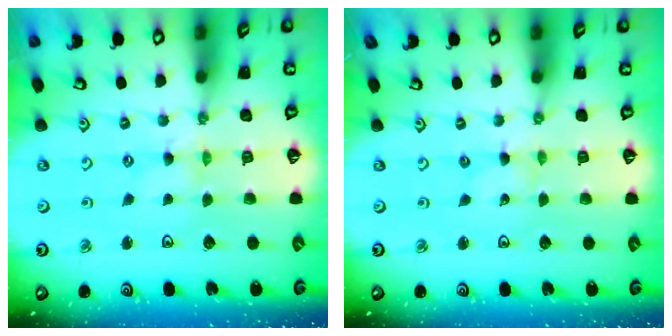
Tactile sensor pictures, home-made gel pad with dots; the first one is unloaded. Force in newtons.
{"total": 0.0}